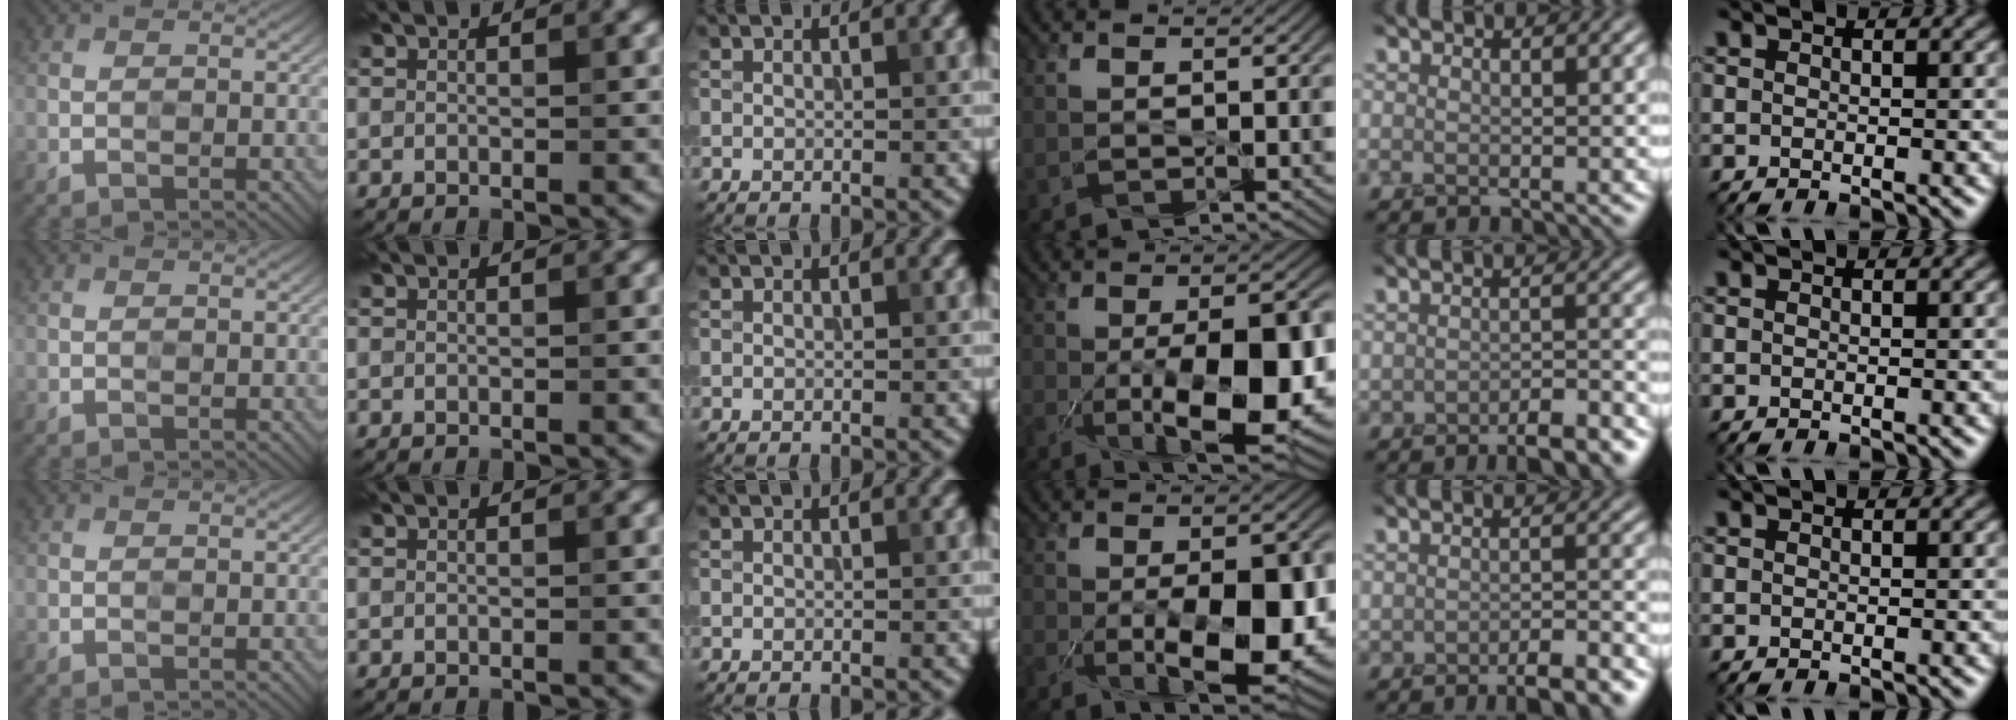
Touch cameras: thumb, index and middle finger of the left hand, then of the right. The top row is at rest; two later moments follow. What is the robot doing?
{"motion": "peel", "object": "velcro strap"}